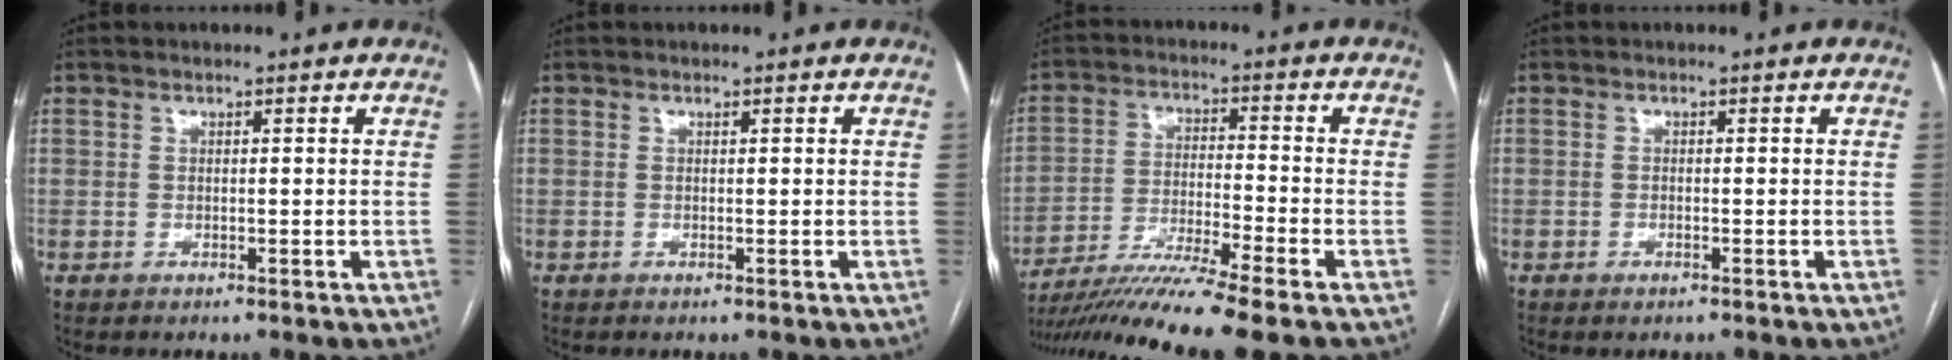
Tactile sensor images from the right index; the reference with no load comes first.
{"total": 0.0}
{"total": 13.3, "force": [-10.9, -2.2, 7.3], "torque": [-0.125, -0.028, -0.184]}
{"total": 0.7, "force": [-0.4, 0.3, 0.4], "torque": [-0.010, -0.001, -0.001]}